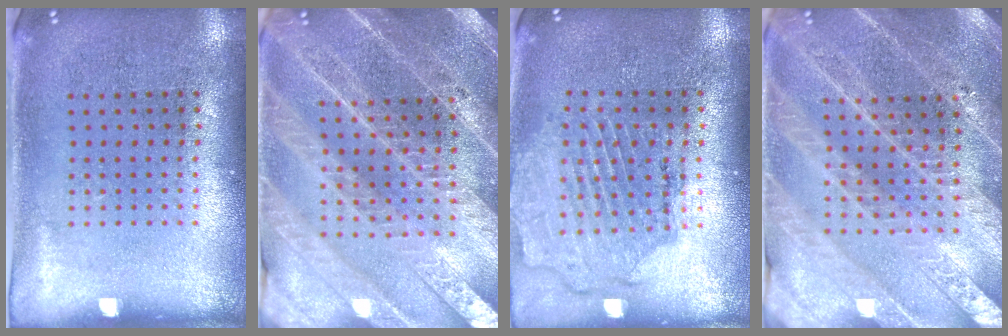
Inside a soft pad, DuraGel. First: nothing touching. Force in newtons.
{"total": 4.0, "press": 3.6, "slide": 1.7}
{"total": 1.6, "press": 1.5, "slide": 0.3}
{"total": 3.7, "press": 3.4, "slide": 1.4}